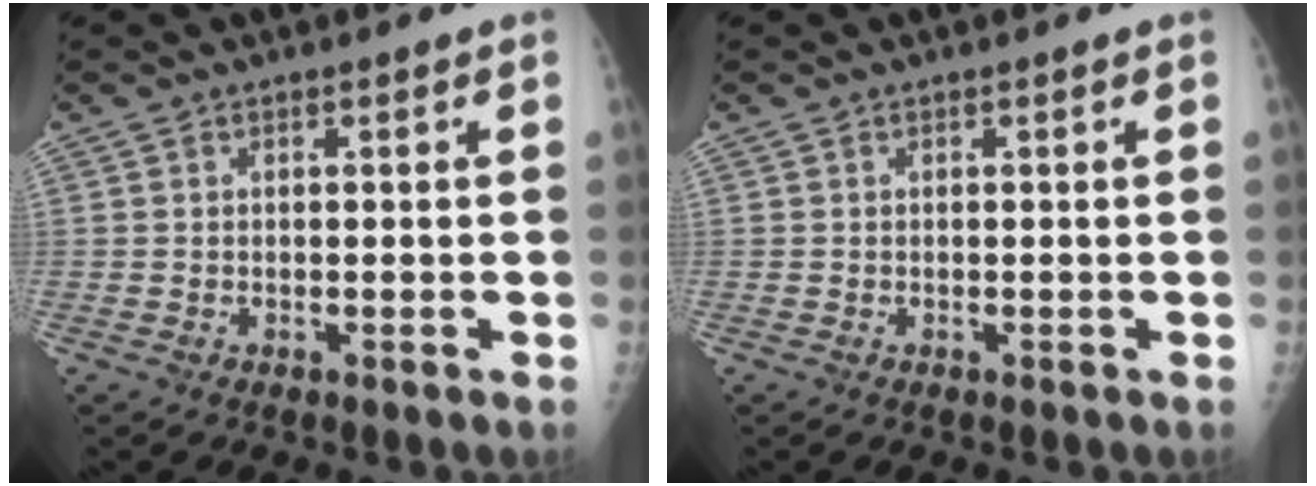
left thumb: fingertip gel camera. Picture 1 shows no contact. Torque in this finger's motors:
{"motor_torque": [-0.04, 0.04, -0.03, -0.03, 0.00]}